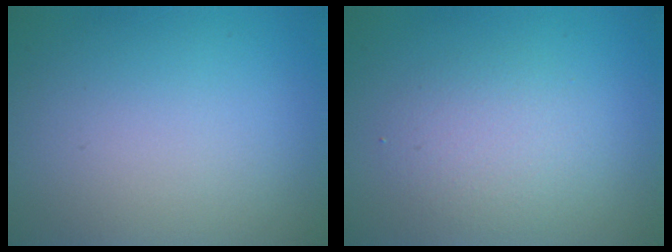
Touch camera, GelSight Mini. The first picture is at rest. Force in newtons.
{"total": 2.7, "press": 2.7, "slide": 0.2}